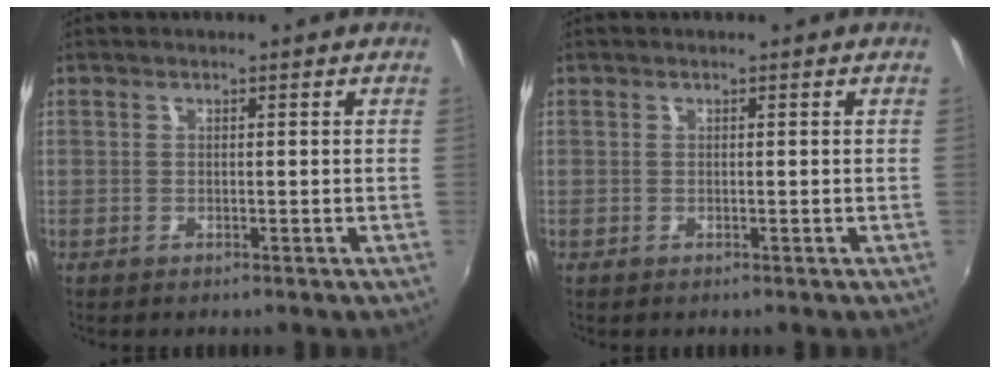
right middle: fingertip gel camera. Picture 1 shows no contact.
{"total": 0.0}